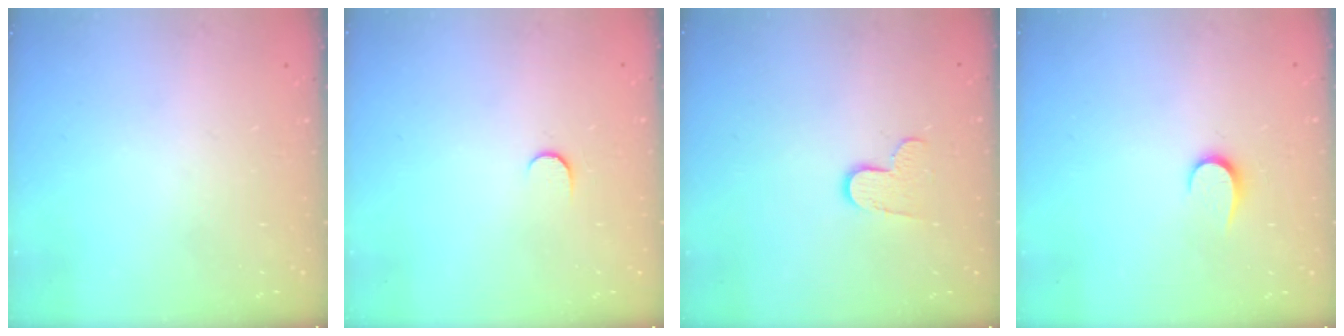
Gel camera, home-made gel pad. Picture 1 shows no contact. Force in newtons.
{"total": 3.4, "press": 3.4, "slide": 0.4}
{"total": 7.2, "press": 7.2, "slide": 0.4}
{"total": 5.0, "press": 5.0, "slide": 0.5}